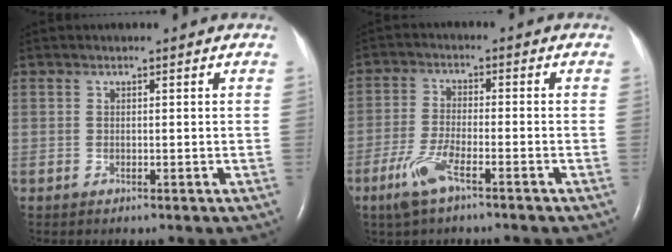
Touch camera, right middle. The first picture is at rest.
{"total": 6.5, "force": [-4.1, 1.2, 4.9], "torque": [-0.116, -0.011, -0.080]}